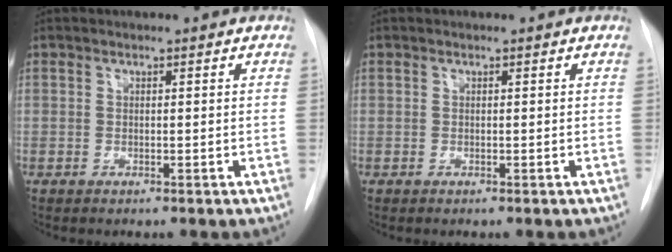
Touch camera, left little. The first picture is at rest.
{"total": 0.0}